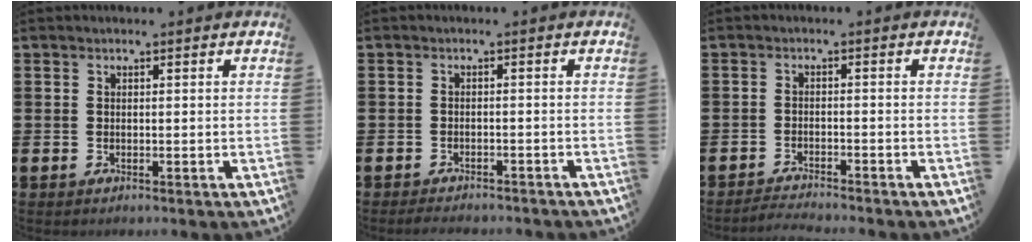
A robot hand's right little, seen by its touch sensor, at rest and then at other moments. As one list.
[{"total": 1.4, "force": [-1.4, 0.0, 0.1], "torque": [-0.006, 0.000, -0.028]}, {"total": 1.7, "force": [-1.7, -0.2, 0.1], "torque": [-0.004, 0.002, -0.035]}]